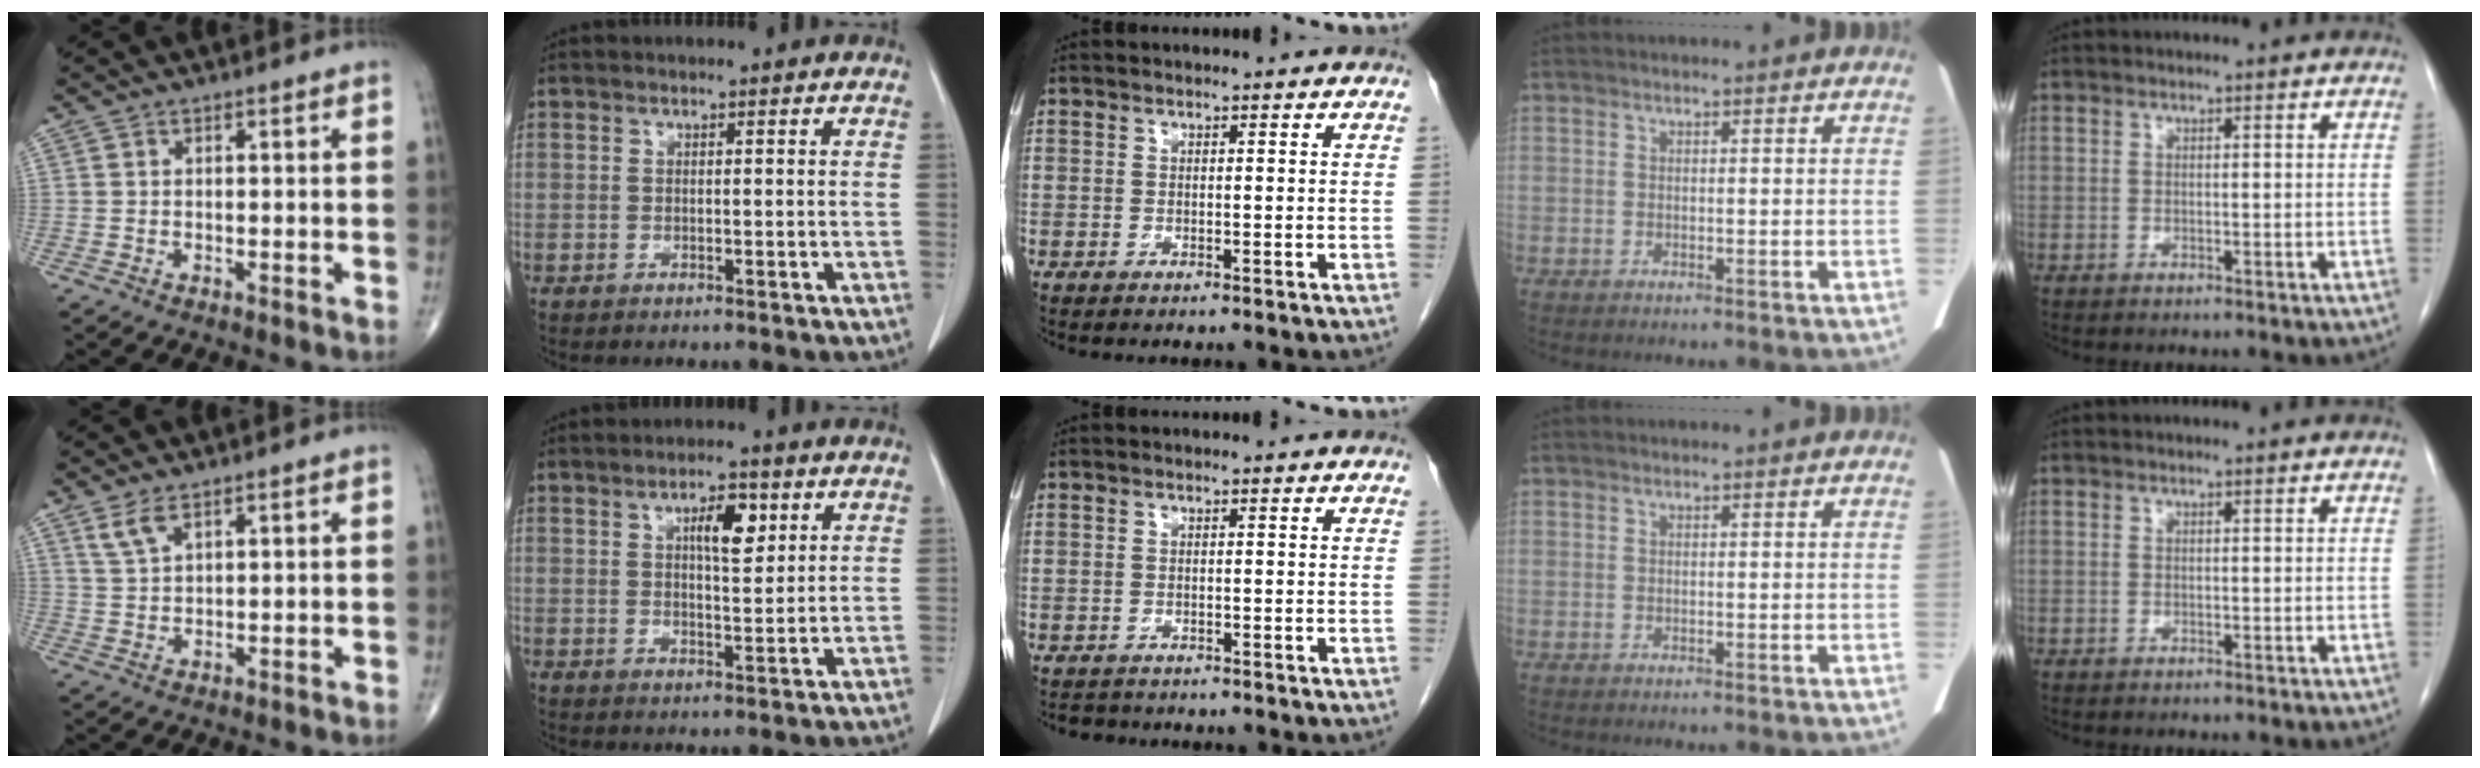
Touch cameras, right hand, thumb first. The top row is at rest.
{"thumb": {"total": 3.5, "force": [2.4, 1.2, 2.2], "torque": [-0.048, -0.005, 0.055]}, "index": {"total": 5.5, "force": [2.3, 1.8, 4.7], "torque": [-0.079, 0.003, 0.038]}, "middle": {"total": 1.8, "force": [-1.6, 0.8, 0.1], "torque": [-0.009, -0.004, -0.025]}}